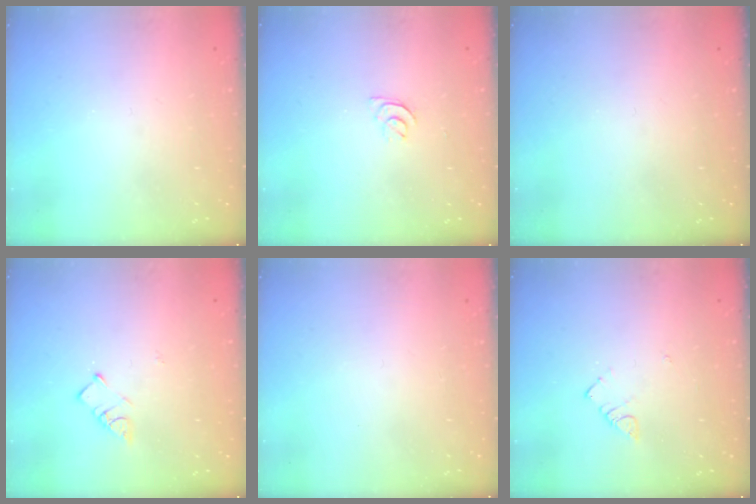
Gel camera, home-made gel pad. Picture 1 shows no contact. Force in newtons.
{"total": 3.6, "press": 3.6, "slide": 0.4}
{"total": 0.0}
{"total": 3.5, "press": 3.5, "slide": 0.3}
{"total": 1.6, "press": 1.5, "slide": 0.1}
{"total": 3.0, "press": 2.9, "slide": 0.4}